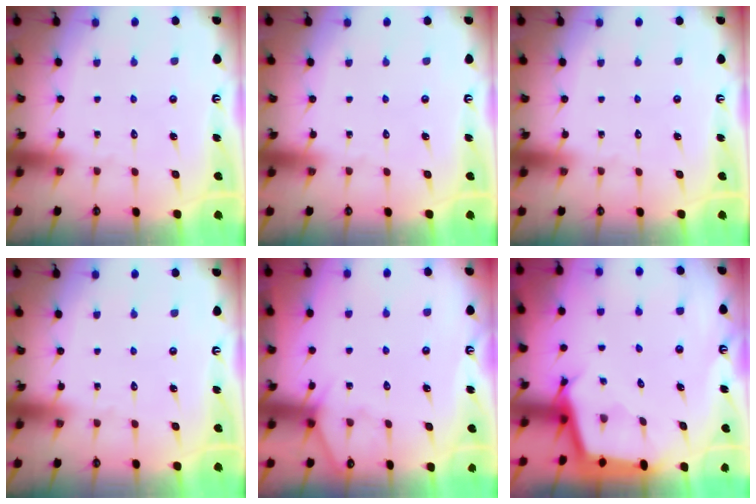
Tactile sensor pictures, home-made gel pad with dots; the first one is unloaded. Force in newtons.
{"total": 0.0}
{"total": 0.0}
{"total": 0.0}
{"total": 5.6, "press": 5.6, "slide": 0.5}
{"total": 4.4, "press": 4.3, "slide": 0.3}